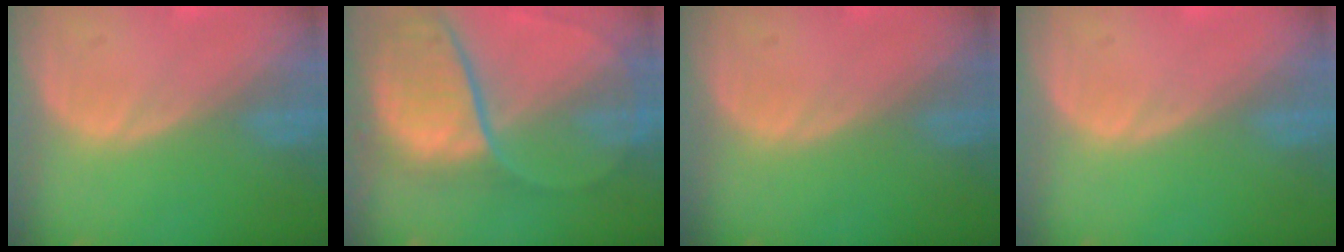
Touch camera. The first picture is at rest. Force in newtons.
{"total": 11.6, "press": 9.6, "slide": 6.5}
{"total": 0.0}
{"total": 0.0}